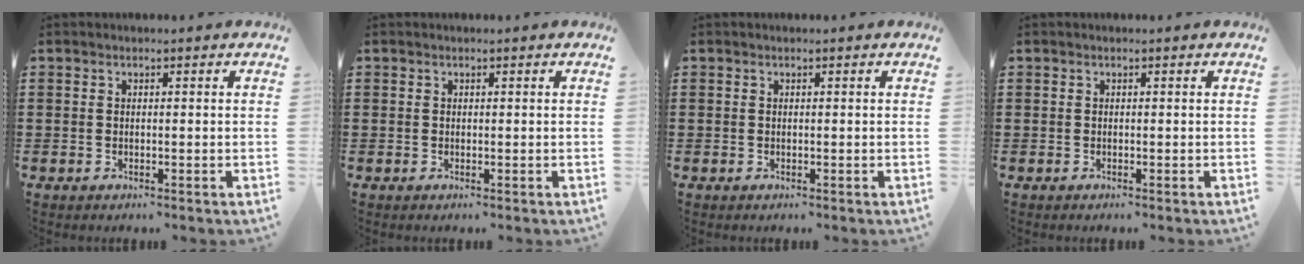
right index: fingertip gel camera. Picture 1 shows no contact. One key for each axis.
{"total": 0.0}
{"total": 0.0}
{"total": 0.0}